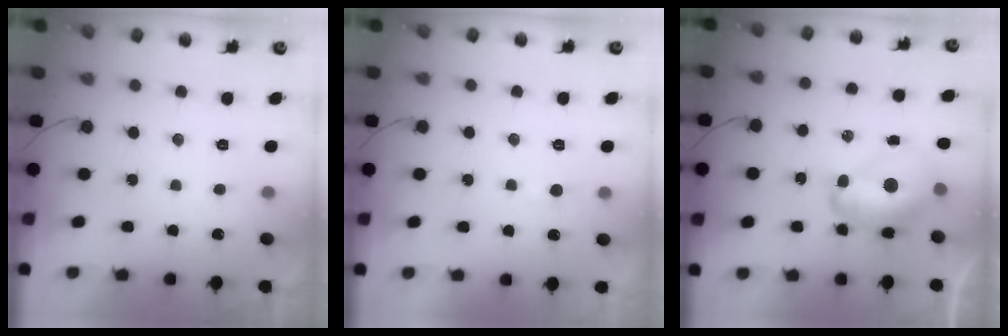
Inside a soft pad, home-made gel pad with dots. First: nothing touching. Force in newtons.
{"total": 2.6, "press": 2.6, "slide": 0.2}
{"total": 10.8, "press": 10.8, "slide": 1.2}